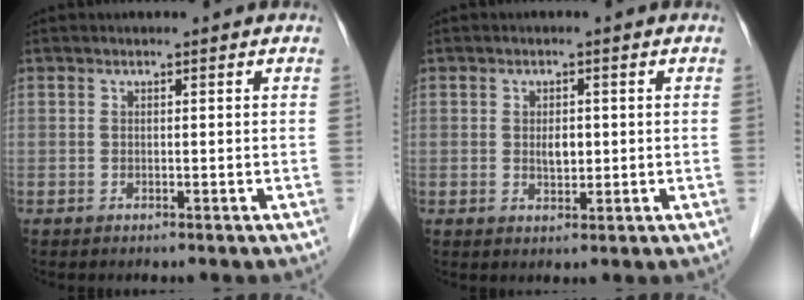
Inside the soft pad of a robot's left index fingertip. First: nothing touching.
{"total": 2.5, "force": [0.1, 1.4, 2.1], "torque": [-0.036, 0.000, 0.002]}